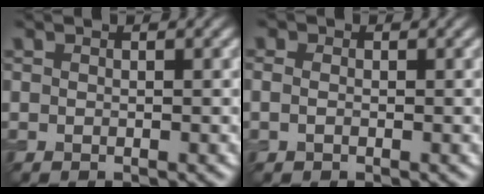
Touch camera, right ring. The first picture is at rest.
{"total": 1.1, "force": [0.0, 0.8, 0.7], "torque": [-0.015, 0.001, -0.006]}